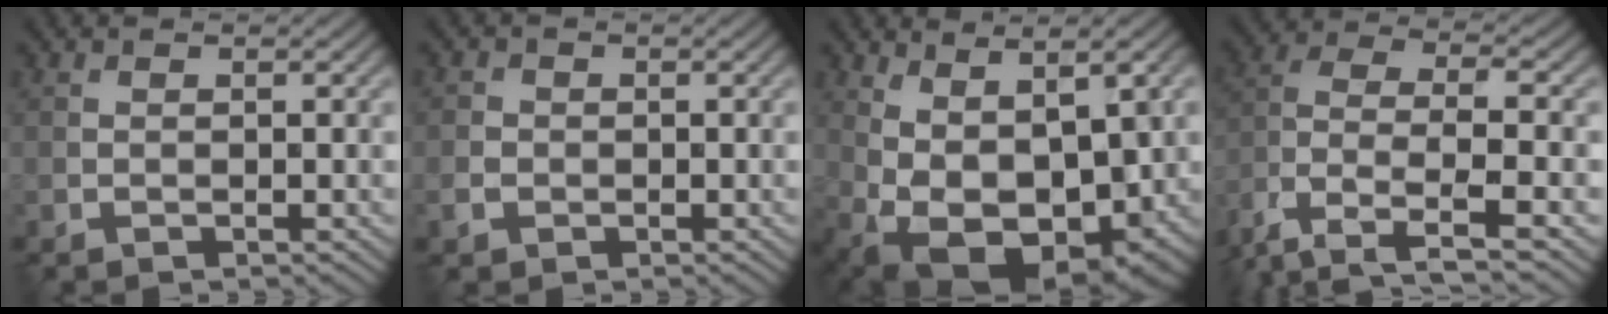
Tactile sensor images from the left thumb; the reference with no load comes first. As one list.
[{"total": 2.0, "force": [-0.7, 1.8, 0.7], "torque": [-0.015, -0.003, -0.017]}, {"total": 13.8, "force": [0.5, 7.1, 11.8], "torque": [-0.223, -0.033, 0.054]}, {"total": 8.8, "force": [-4.8, 3.6, 6.4], "torque": [-0.142, -0.015, -0.102]}]